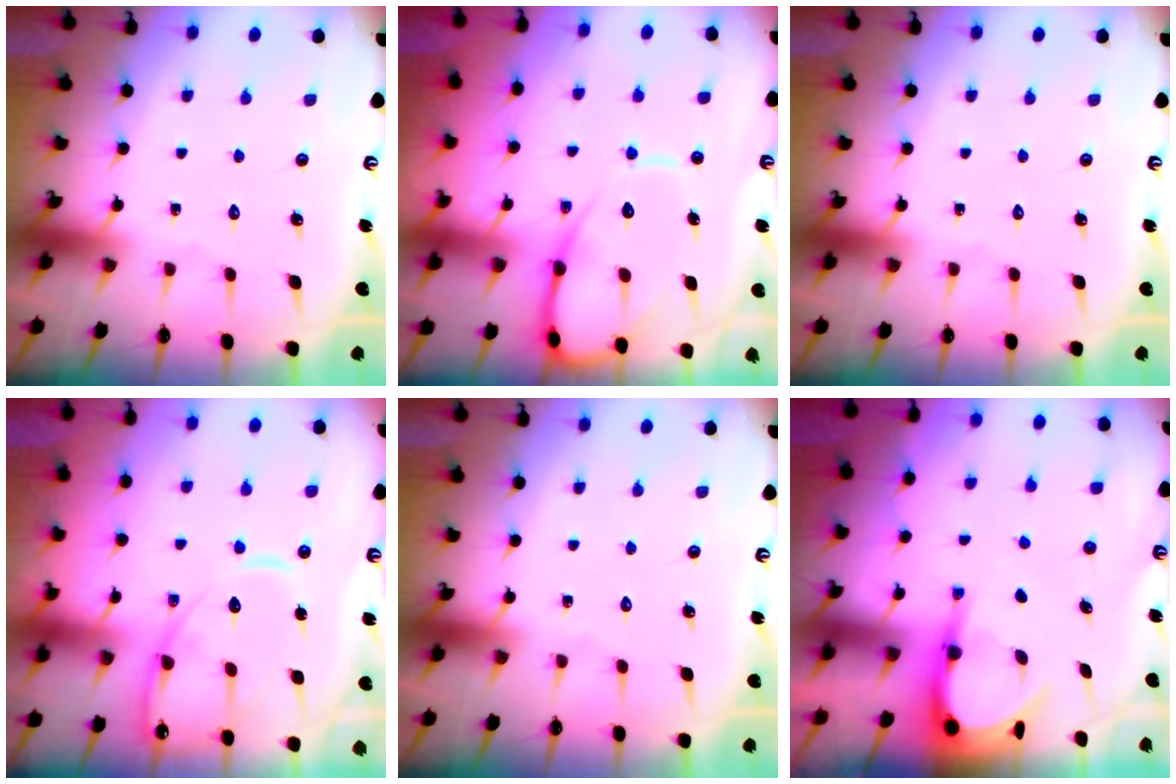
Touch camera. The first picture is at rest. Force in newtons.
{"total": 11.7, "press": 11.6, "slide": 1.4}
{"total": 0.0}
{"total": 14.0, "press": 14.0, "slide": 1.3}
{"total": 0.0}
{"total": 4.8, "press": 4.8, "slide": 0.3}